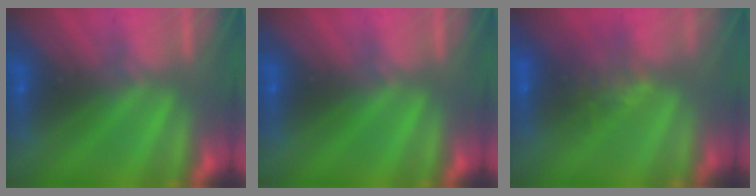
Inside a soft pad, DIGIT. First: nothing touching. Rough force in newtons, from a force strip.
{"total": 0.0}
{"total": 6.9}